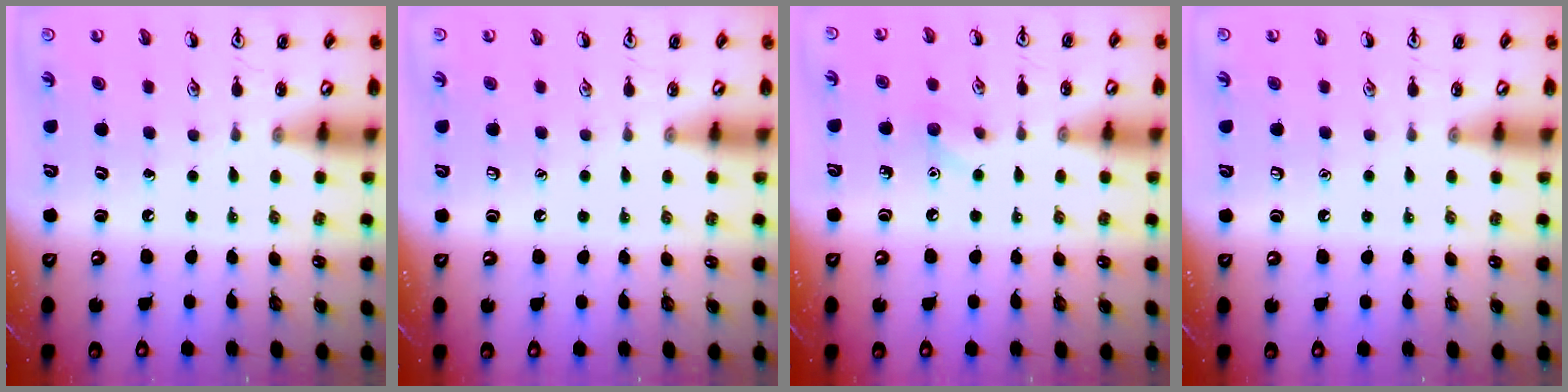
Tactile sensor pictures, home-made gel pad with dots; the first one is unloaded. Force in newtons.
{"total": 0.0}
{"total": 5.1, "press": 4.8, "slide": 1.7}
{"total": 0.0}